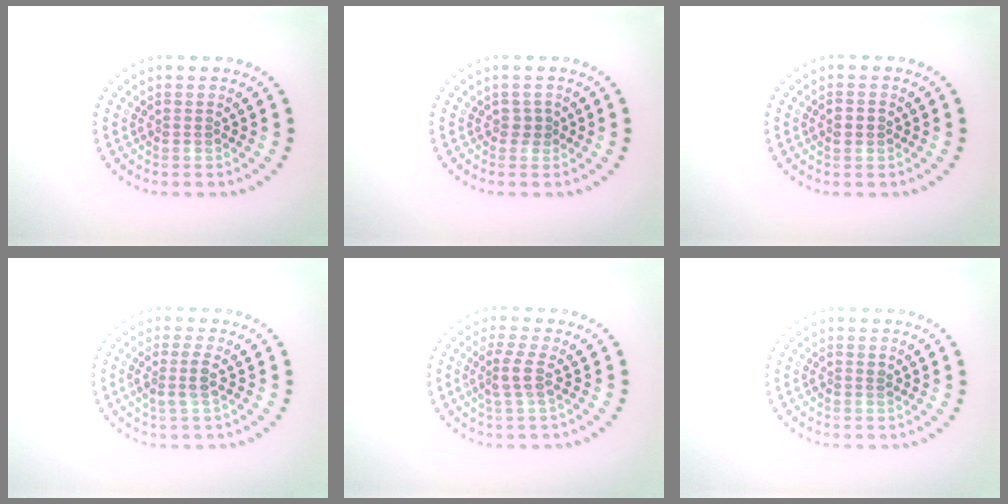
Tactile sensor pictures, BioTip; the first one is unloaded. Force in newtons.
{"total": 0.8, "press": 0.7, "slide": 0.3}
{"total": 0.8, "press": 0.8, "slide": 0.2}
{"total": 1.9, "press": 1.6, "slide": 1.1}
{"total": 2.3, "press": 1.7, "slide": 1.6}
{"total": 0.7, "press": 0.7, "slide": 0.0}